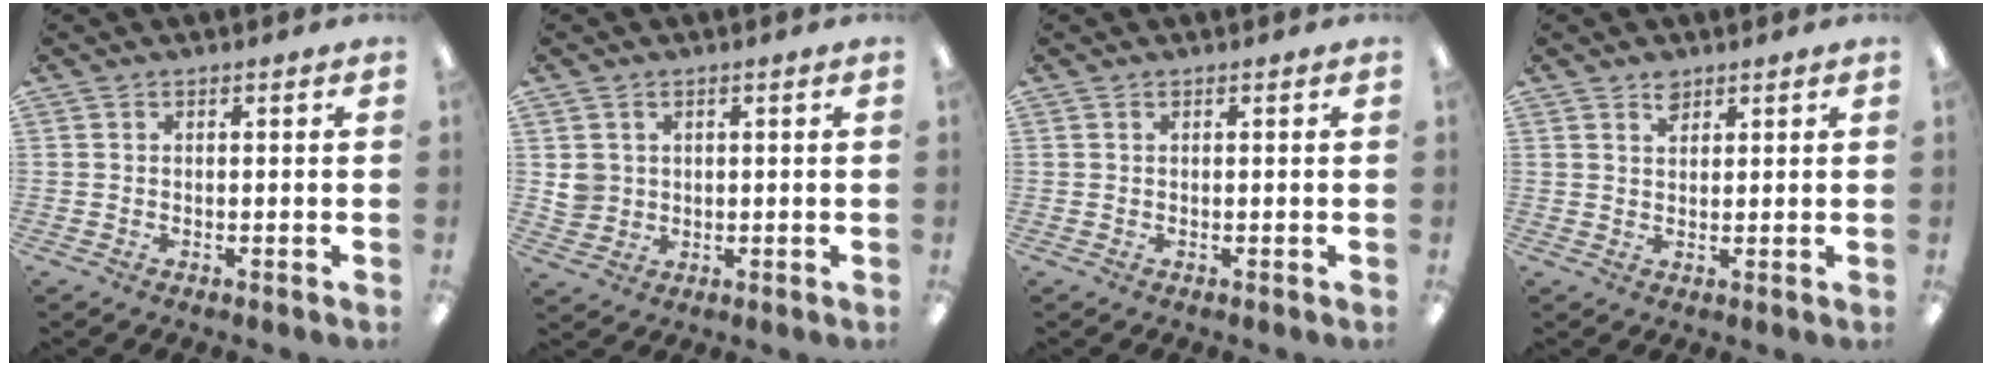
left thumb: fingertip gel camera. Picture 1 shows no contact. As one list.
[{"total": 3.8, "force": [1.1, 3.5, 0.5], "torque": [-0.011, 0.004, 0.021]}, {"total": 0.0}, {"total": 2.8, "force": [2.2, 1.5, 1.1], "torque": [-0.008, -0.007, 0.037]}]